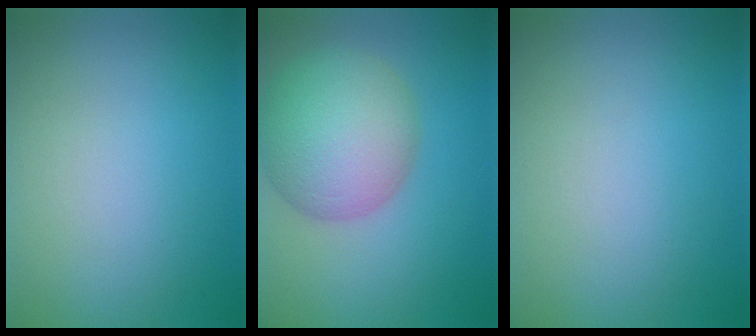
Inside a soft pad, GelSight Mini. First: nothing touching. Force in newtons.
{"total": 8.7, "press": 8.7, "slide": 0.4}
{"total": 0.0}